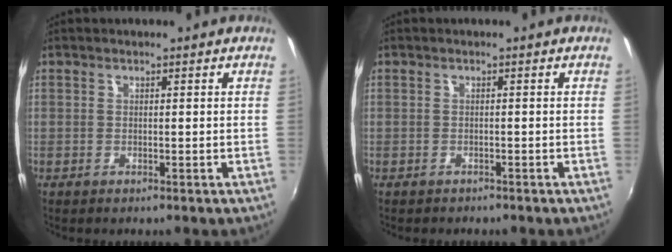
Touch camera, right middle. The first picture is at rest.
{"total": 1.3, "force": [-1.1, 0.6, 0.1], "torque": [-0.008, -0.002, -0.015]}